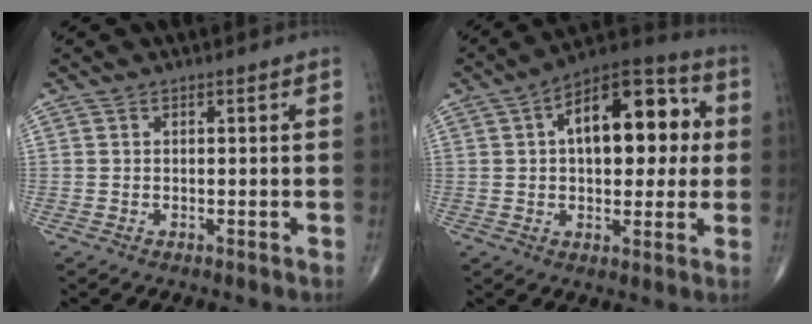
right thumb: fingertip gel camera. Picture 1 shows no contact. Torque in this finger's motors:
{"motor_torque": [0.02, 1.13, 0.98, 0.59, 0.11]}